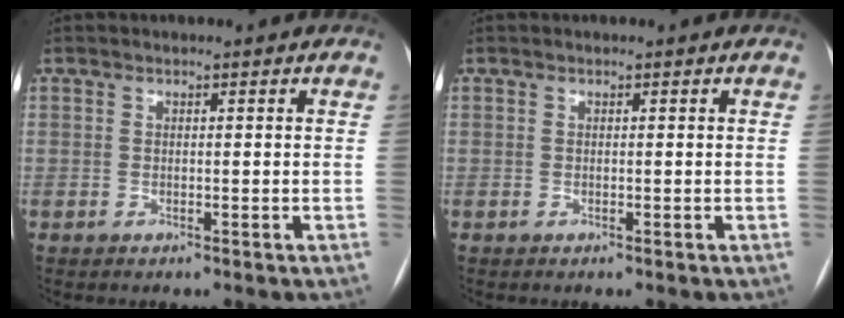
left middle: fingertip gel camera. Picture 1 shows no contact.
{"total": 0.0}